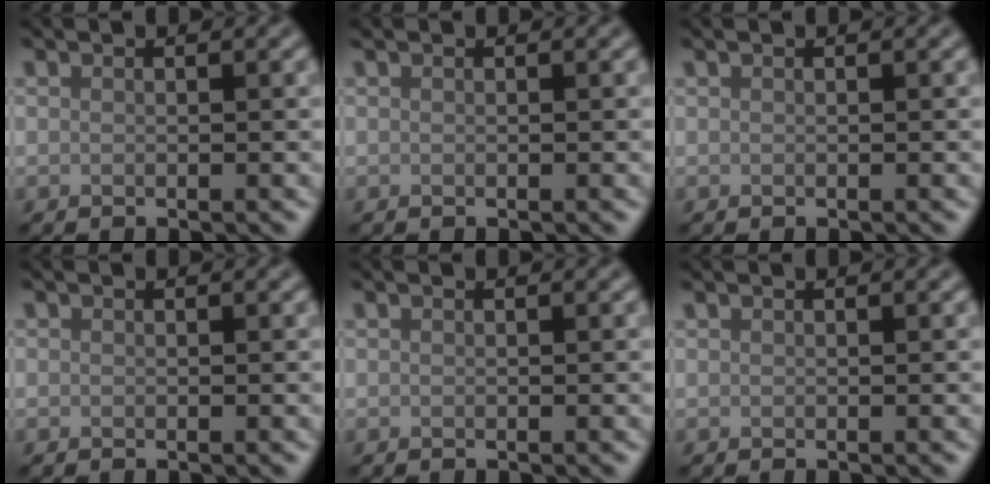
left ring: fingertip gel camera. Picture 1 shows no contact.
{"total": 0.0}
{"total": 0.0}
{"total": 0.0}
{"total": 0.0}
{"total": 0.0}